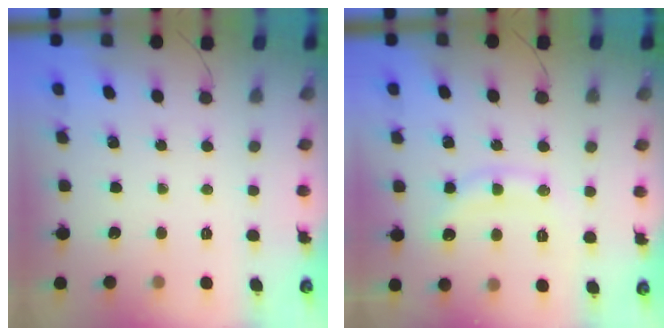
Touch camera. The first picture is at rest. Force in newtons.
{"total": 11.4, "press": 11.4, "slide": 0.4}